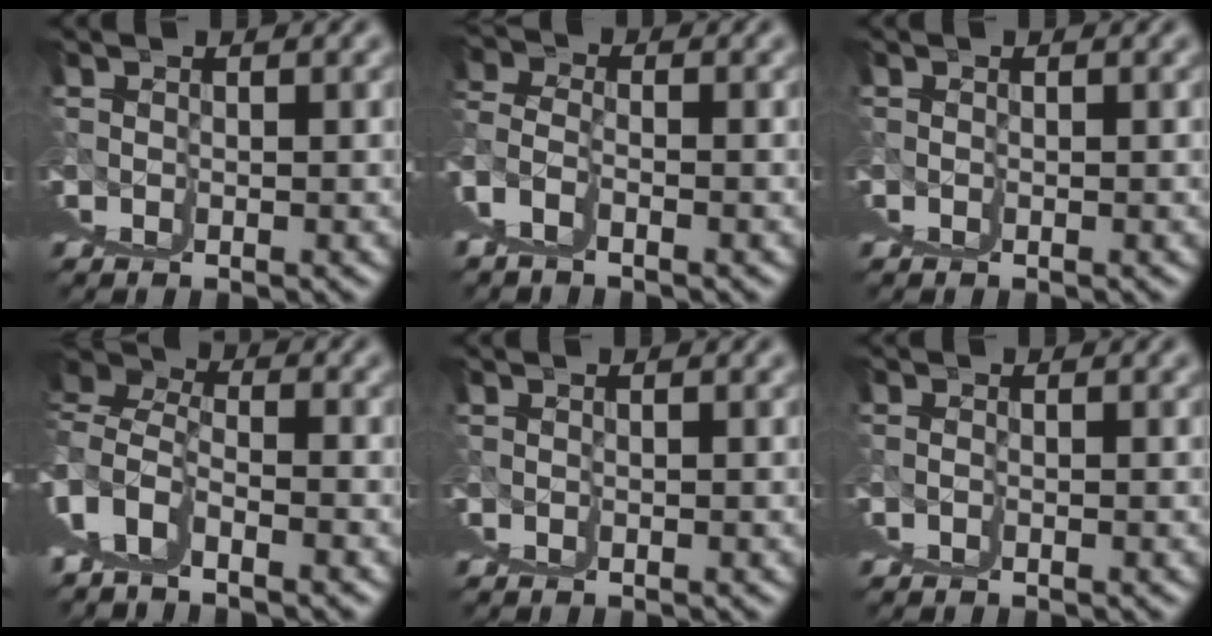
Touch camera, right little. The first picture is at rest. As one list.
[{"total": 3.0, "force": [2.5, -0.4, 1.7], "torque": [-0.019, 0.015, 0.037]}, {"total": 0.0}, {"total": 3.2, "force": [1.2, -2.3, 1.7], "torque": [-0.001, 0.026, 0.019]}, {"total": 0.5, "force": [-0.1, -0.5, -0.2], "torque": [0.004, 0.000, -0.001]}, {"total": 0.0}]